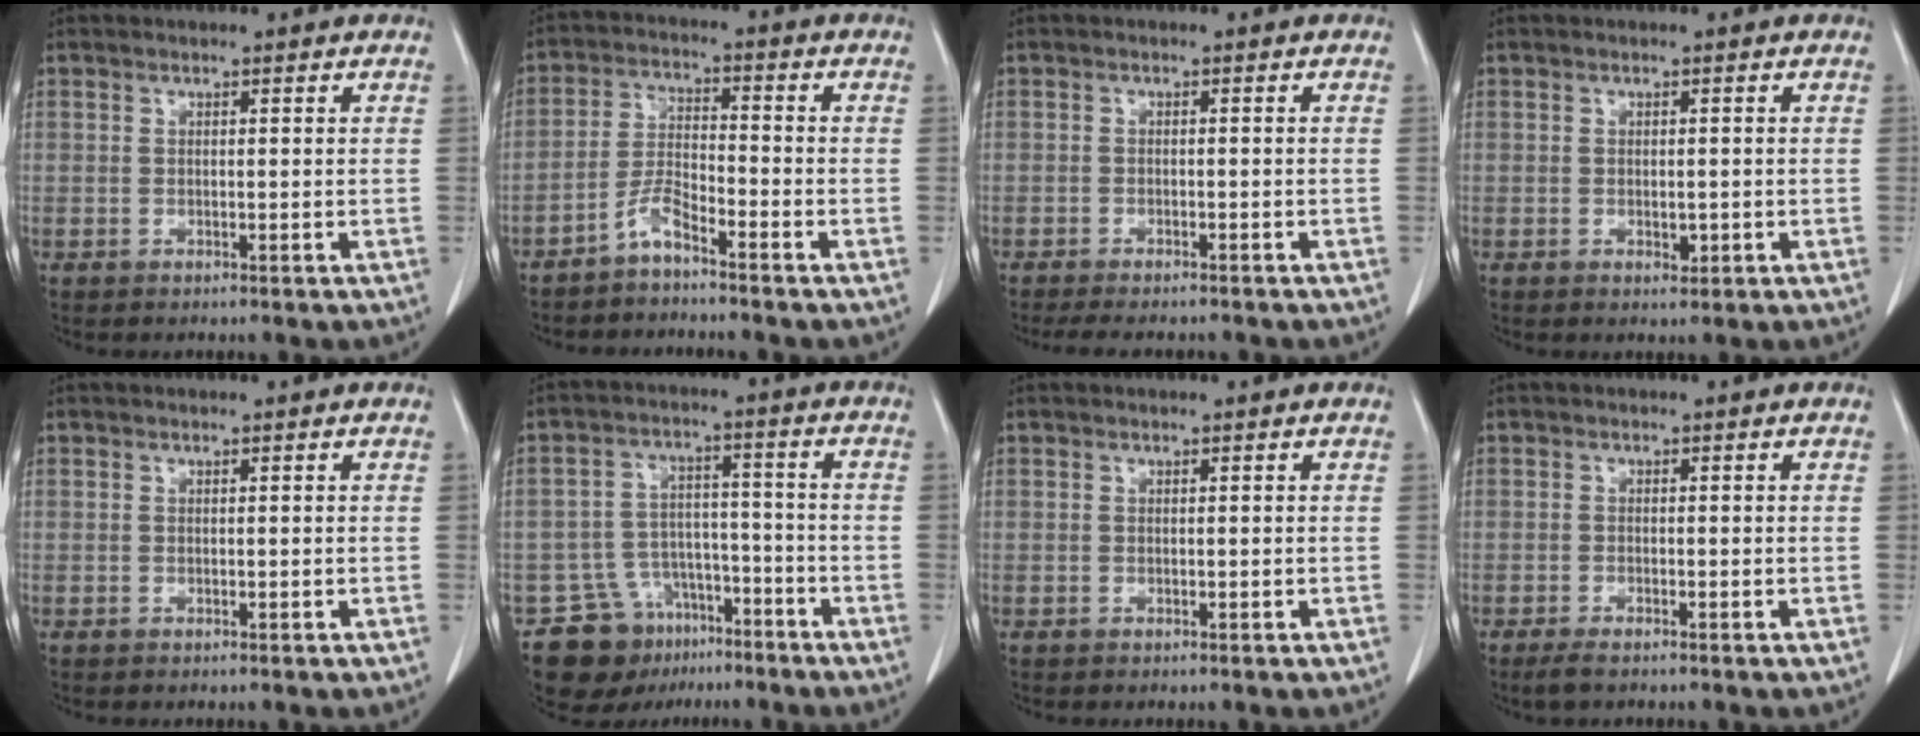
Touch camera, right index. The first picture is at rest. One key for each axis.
{"total": 4.0, "fx": -3.3, "fy": 0.2, "fz": 2.3, "tx": -0.046, "ty": -0.006, "tz": -0.072}
{"total": 3.7, "fx": -3.4, "fy": -0.1, "fz": 1.4, "tx": -0.012, "ty": -0.009, "tz": -0.055}
{"total": 1.6, "fx": -0.2, "fy": 0.8, "fz": 1.3, "tx": -0.016, "ty": -0.002, "tz": -0.001}
{"total": 0.0}
{"total": 9.3, "fx": -6.1, "fy": 6.6, "fz": 2.5, "tx": -0.038, "ty": 0.030, "tz": -0.093}
{"total": 0.0}
{"total": 1.9, "fx": -1.0, "fy": 0.3, "fz": 1.6, "tx": -0.030, "ty": -0.004, "tz": -0.020}